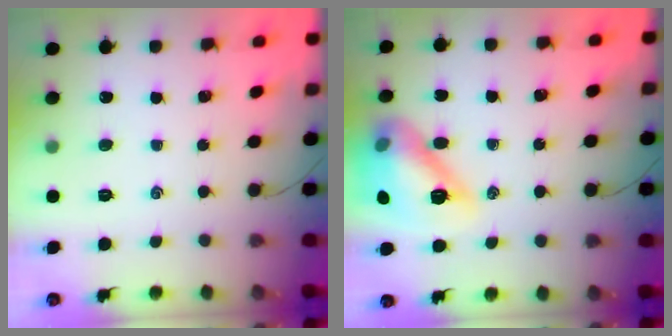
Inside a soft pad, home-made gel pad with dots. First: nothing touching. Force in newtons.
{"total": 16.2, "press": 16.1, "slide": 2.0}